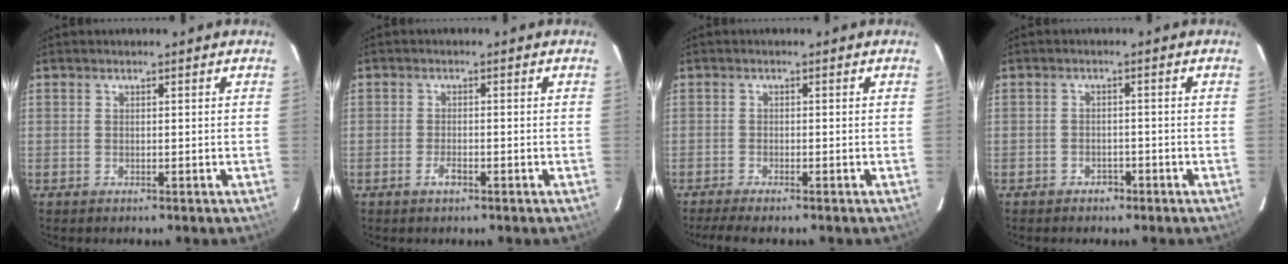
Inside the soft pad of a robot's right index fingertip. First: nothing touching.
{"total": 2.1, "force": [-1.3, 0.9, 1.4], "torque": [-0.029, -0.002, -0.024]}
{"total": 4.3, "force": [-3.6, 0.1, 2.2], "torque": [-0.052, -0.014, -0.064]}
{"total": 2.8, "force": [-1.9, 1.9, 0.5], "torque": [-0.017, 0.006, -0.027]}